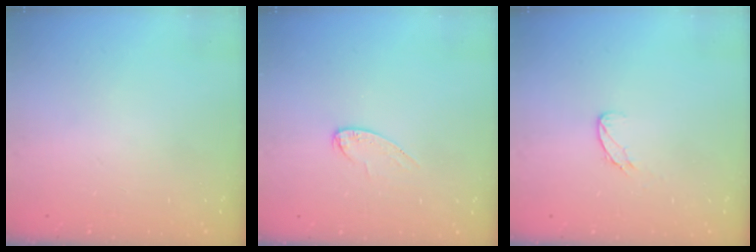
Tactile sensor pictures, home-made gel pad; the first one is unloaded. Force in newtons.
{"total": 6.8, "press": 6.7, "slide": 0.6}
{"total": 5.6, "press": 5.6, "slide": 0.5}